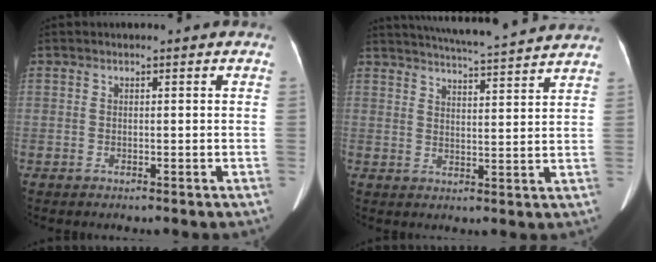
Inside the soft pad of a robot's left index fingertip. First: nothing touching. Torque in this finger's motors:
{"motor_torque": [-0.27, -0.82, 0.01, 0.01]}